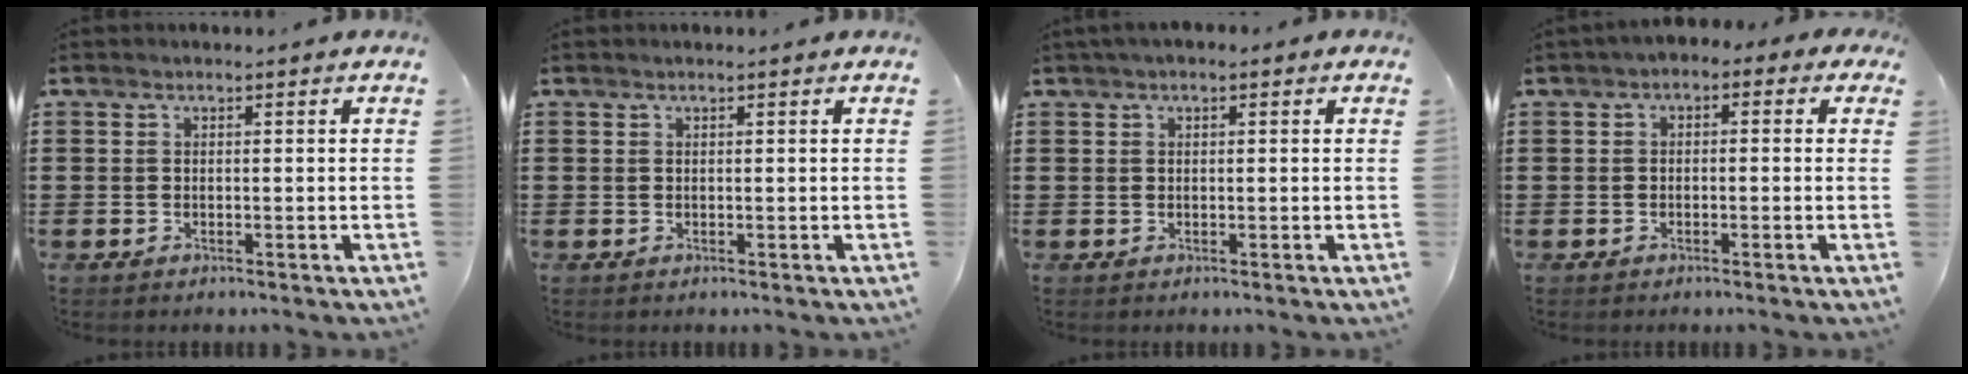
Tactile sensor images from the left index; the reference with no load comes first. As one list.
[{"total": 0.0}, {"total": 1.0, "force": [0.2, 0.6, 0.8], "torque": [-0.016, 0.005, 0.004]}, {"total": 1.8, "force": [-1.3, 0.9, 0.9], "torque": [-0.018, 0.007, -0.029]}]